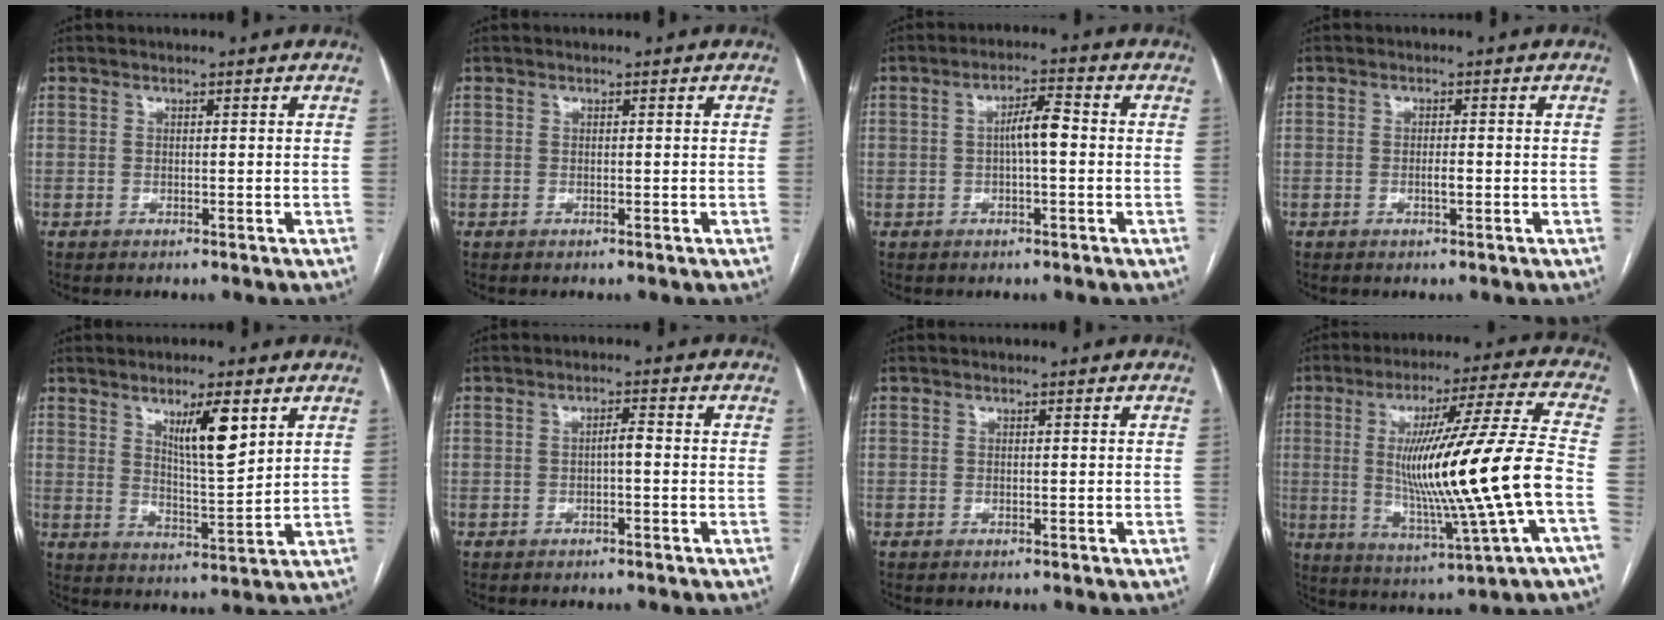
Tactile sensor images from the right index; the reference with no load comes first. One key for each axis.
{"total": 0.0}
{"total": 4.5, "fx": -0.1, "fy": 0.8, "fz": 4.4, "tx": -0.077, "ty": 0.014, "tz": -0.002}
{"total": 1.5, "fx": -0.4, "fy": 0.3, "fz": 1.4, "tx": -0.027, "ty": 0.000, "tz": -0.007}
{"total": 7.9, "fx": 4.0, "fy": 1.2, "fz": 6.7, "tx": -0.117, "ty": -0.011, "tz": 0.072}
{"total": 1.8, "fx": -0.3, "fy": 0.4, "fz": 1.7, "tx": -0.028, "ty": 0.005, "tz": -0.006}
{"total": 0.0}
{"total": 20.4, "fx": -2.2, "fy": -1.1, "fz": 20.2, "tx": -0.352, "ty": -0.007, "tz": -0.040}